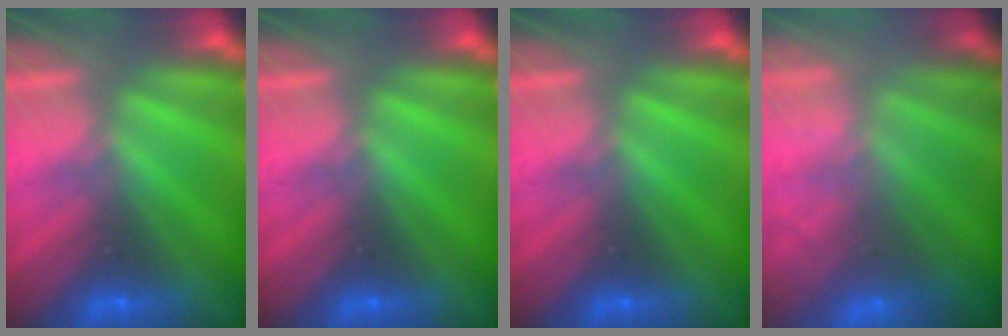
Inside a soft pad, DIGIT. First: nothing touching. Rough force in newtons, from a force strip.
{"total": 0.0}
{"total": 0.0}
{"total": 7.3}